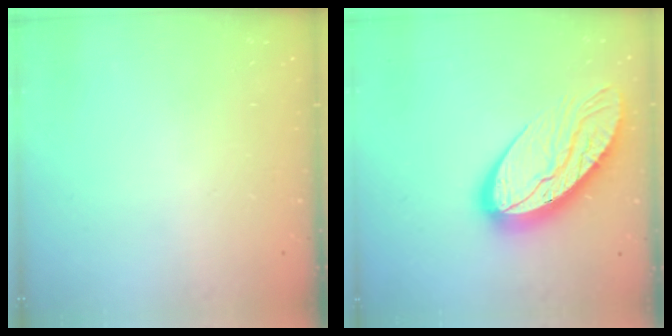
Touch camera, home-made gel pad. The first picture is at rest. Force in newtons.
{"total": 16.7, "press": 16.6, "slide": 1.7}